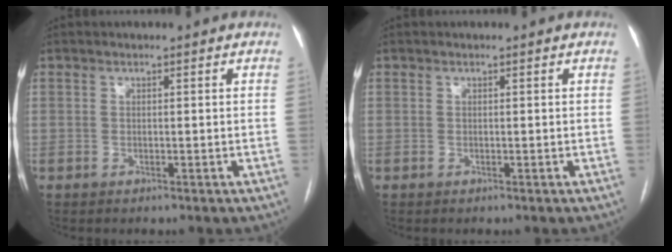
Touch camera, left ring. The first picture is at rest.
{"total": 0.0}